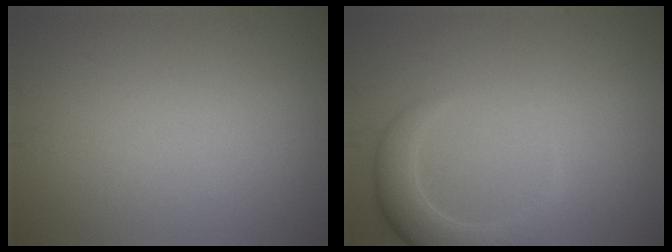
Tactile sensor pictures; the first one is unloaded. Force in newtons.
{"total": 3.6, "press": 3.5, "slide": 0.5}